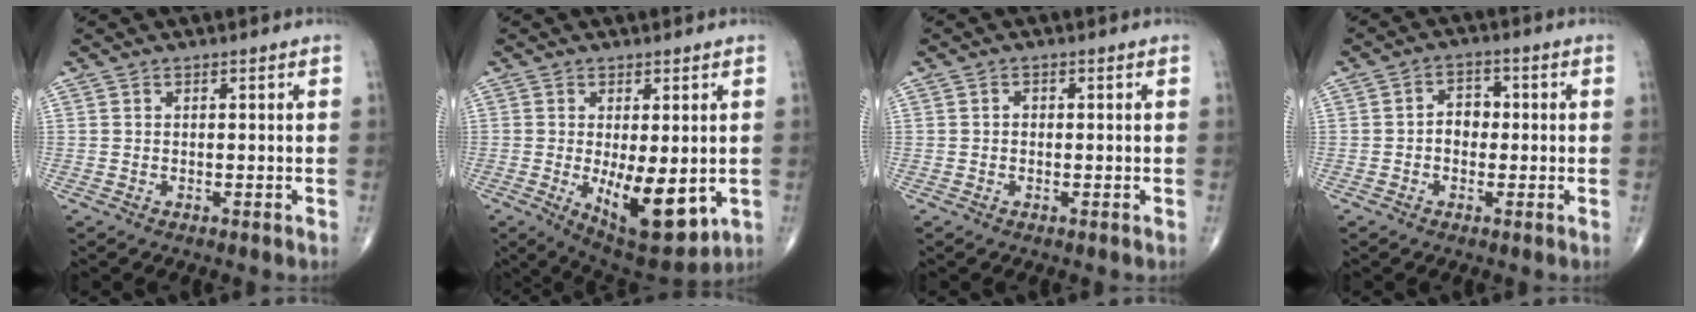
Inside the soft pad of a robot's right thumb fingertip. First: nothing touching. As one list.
[{"total": 12.5, "force": [-2.1, 5.2, 11.2], "torque": [-0.153, -0.027, -0.014]}, {"total": 0.9, "force": [0.0, 0.7, 0.5], "torque": [-0.005, 0.004, -0.003]}, {"total": 4.2, "force": [-0.3, 3.3, 2.7], "torque": [-0.025, 0.016, -0.014]}]